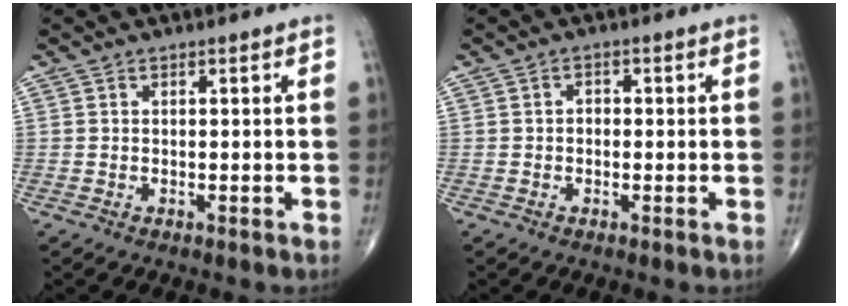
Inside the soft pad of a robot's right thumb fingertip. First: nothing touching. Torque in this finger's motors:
{"motor_torque": [-0.52, -0.05, -0.12, -0.06, -0.01]}